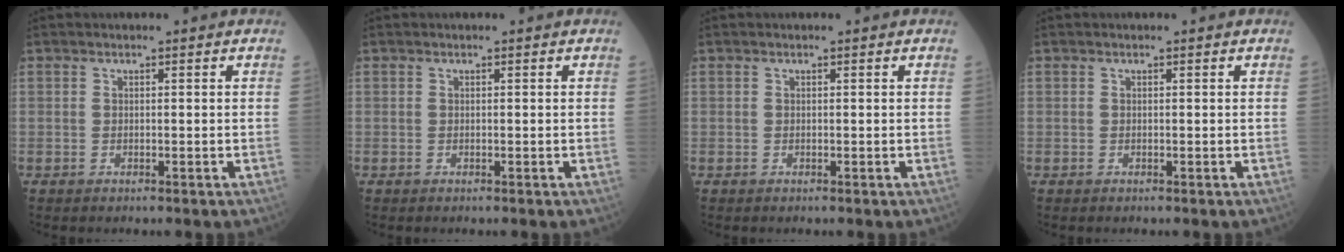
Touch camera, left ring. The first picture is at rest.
{"total": 0.0}
{"total": 0.0}
{"total": 0.0}